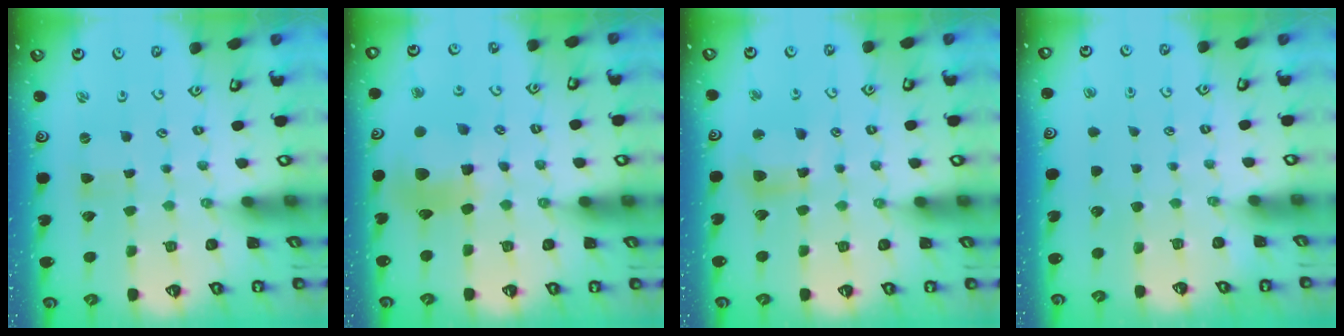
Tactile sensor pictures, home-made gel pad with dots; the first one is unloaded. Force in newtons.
{"total": 12.2, "press": 12.1, "slide": 1.5}
{"total": 9.2, "press": 9.2, "slide": 1.0}
{"total": 0.0}